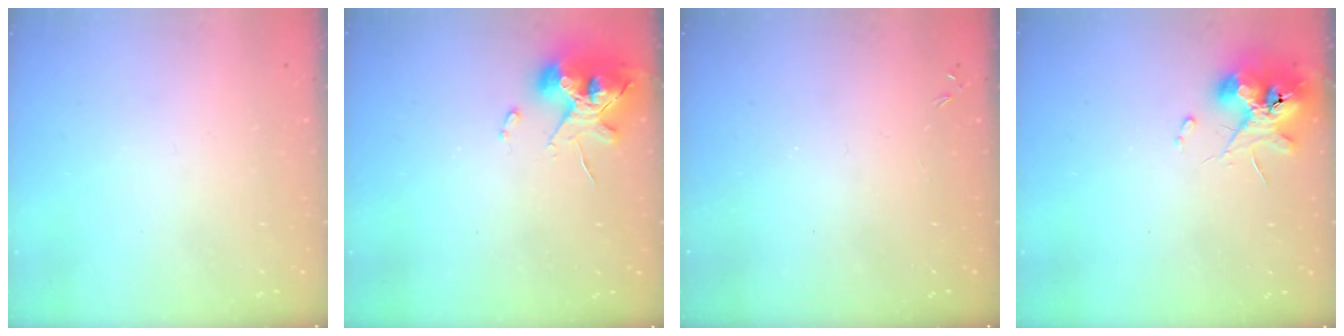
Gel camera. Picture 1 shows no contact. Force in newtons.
{"total": 11.8, "press": 11.7, "slide": 1.6}
{"total": 0.0}
{"total": 11.3, "press": 11.2, "slide": 0.9}